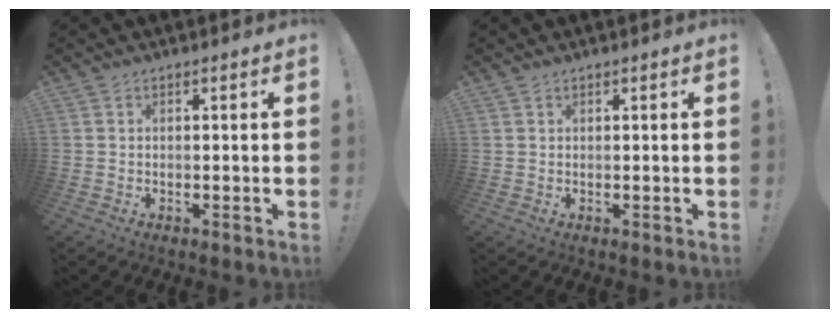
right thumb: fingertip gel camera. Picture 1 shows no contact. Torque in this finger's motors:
{"motor_torque": [0.07, 0.17, -0.02, 0.01, 0.04]}